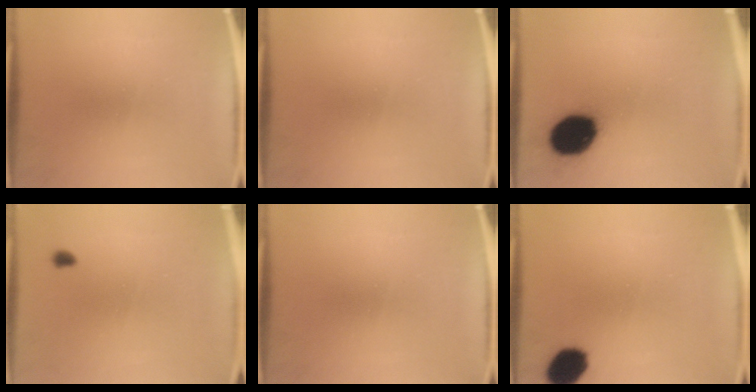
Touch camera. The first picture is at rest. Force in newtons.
{"total": 0.0}
{"total": 15.7}
{"total": 0.9}
{"total": 0.0}
{"total": 8.5}